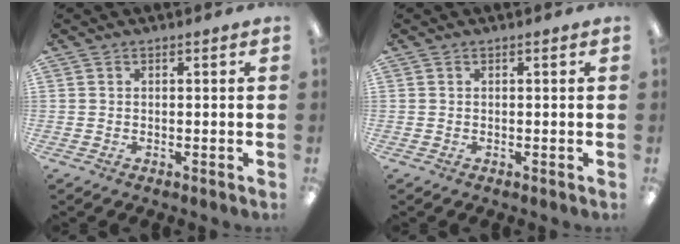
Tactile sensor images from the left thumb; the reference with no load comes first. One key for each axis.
{"total": 0.0}